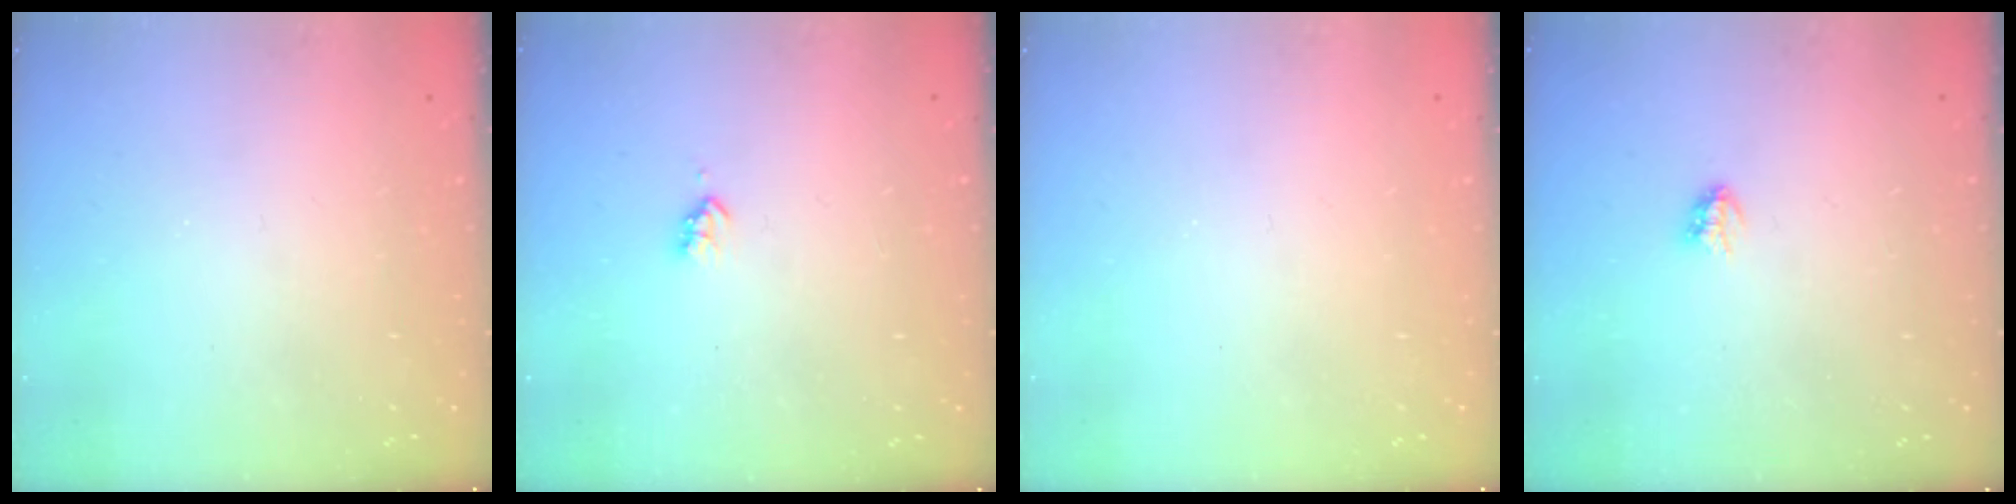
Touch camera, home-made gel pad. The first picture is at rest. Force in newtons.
{"total": 2.2, "press": 2.1, "slide": 0.4}
{"total": 0.0}
{"total": 2.9, "press": 2.9, "slide": 0.3}